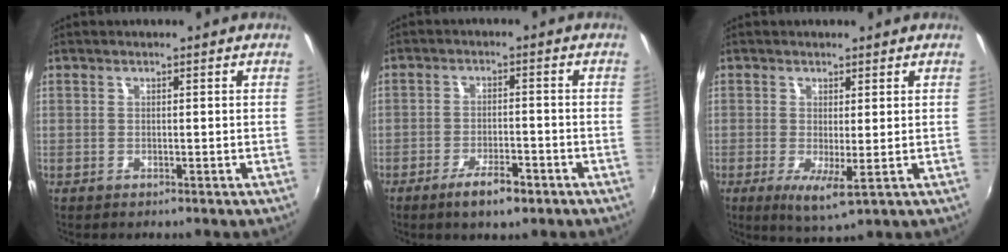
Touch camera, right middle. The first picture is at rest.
{"total": 6.0, "force": [-3.9, 1.8, 4.2], "torque": [-0.092, -0.005, -0.060]}
{"total": 4.7, "force": [-0.6, 0.7, 4.6], "torque": [-0.083, -0.016, -0.007]}